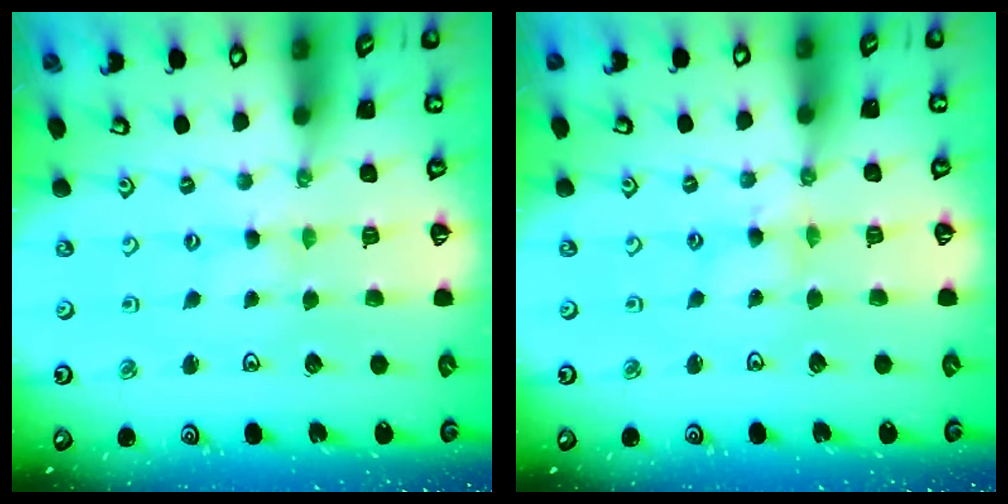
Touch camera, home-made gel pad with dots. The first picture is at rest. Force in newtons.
{"total": 2.4, "press": 2.3, "slide": 0.4}